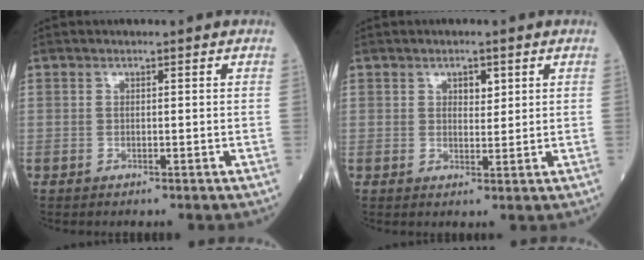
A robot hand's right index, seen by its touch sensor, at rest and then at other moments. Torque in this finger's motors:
{"motor_torque": [0.02, 0.02, -0.01, -0.01]}